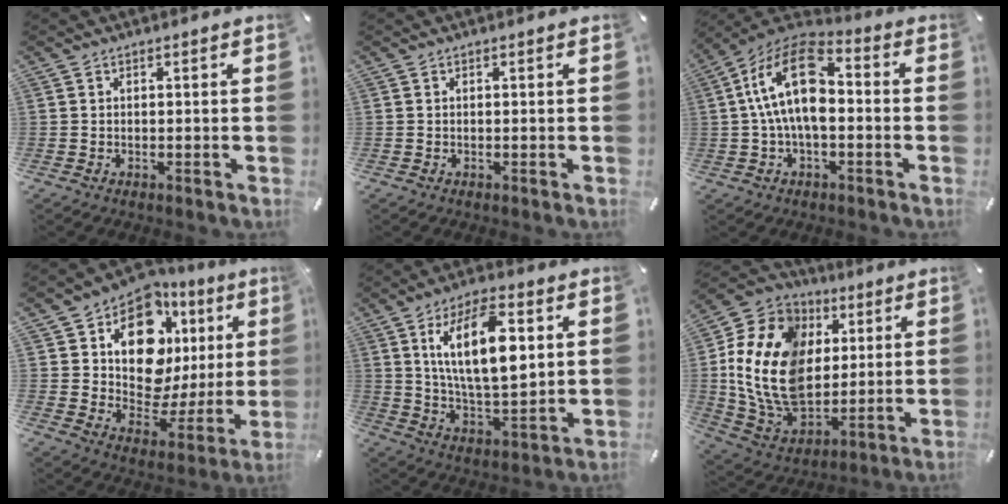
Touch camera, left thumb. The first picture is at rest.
{"total": 0.0}
{"total": 15.9, "force": [0.7, 8.8, 13.2], "torque": [-0.270, 0.006, 0.008]}
{"total": 16.4, "force": [8.5, 10.2, 9.7], "torque": [-0.151, -0.069, 0.148]}
{"total": 17.0, "force": [5.9, 7.6, 14.0], "torque": [-0.252, -0.006, 0.093]}
{"total": 20.5, "force": [2.5, 15.8, 12.8], "torque": [-0.295, -0.018, 0.047]}